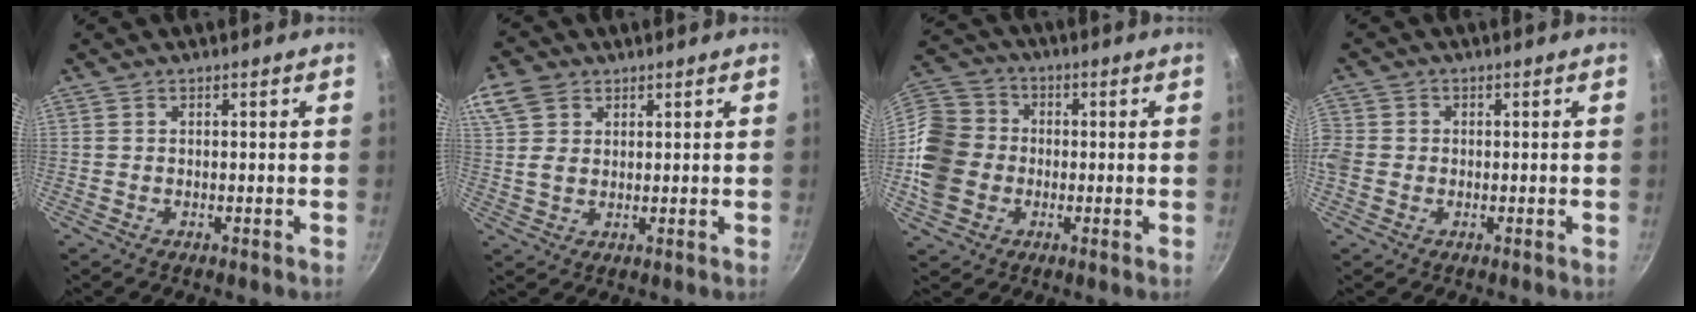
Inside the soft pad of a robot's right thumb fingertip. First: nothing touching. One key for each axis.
{"total": 9.5, "fx": 4.4, "fy": 6.8, "fz": 4.8, "tx": -0.093, "ty": 0.002, "tz": 0.083}
{"total": 15.2, "fx": -1.9, "fy": 12.9, "fz": 7.8, "tx": -0.142, "ty": 0.031, "tz": -0.047}
{"total": 5.4, "fx": -0.7, "fy": 4.8, "fz": 2.4, "tx": -0.052, "ty": 0.006, "tz": -0.020}